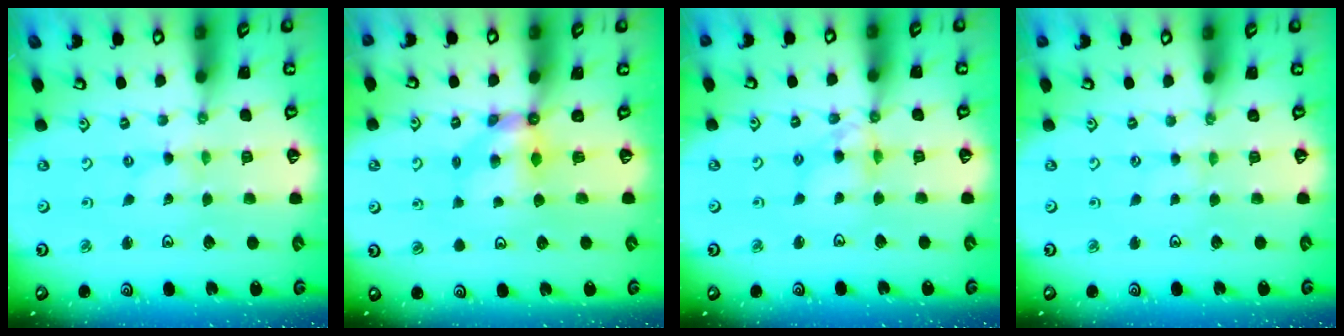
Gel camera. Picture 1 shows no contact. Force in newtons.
{"total": 5.5, "press": 5.5, "slide": 0.3}
{"total": 8.6, "press": 8.6, "slide": 0.6}
{"total": 0.8, "press": 0.8, "slide": 0.3}